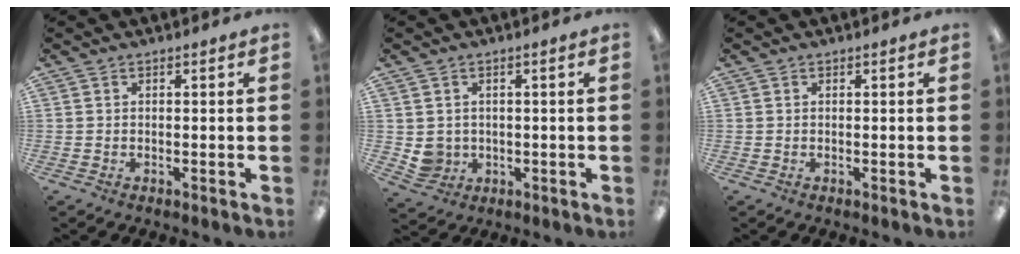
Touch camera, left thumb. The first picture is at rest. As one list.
[{"total": 3.7, "force": [0.5, 3.6, 0.6], "torque": [-0.011, 0.003, 0.012]}, {"total": 0.0}]